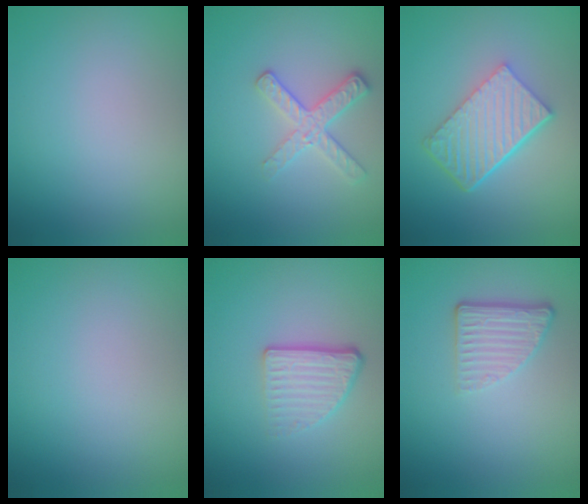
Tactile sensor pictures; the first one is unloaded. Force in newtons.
{"total": 2.6, "press": 2.4, "slide": 0.9}
{"total": 6.1, "press": 4.2, "slide": 4.5}
{"total": 0.0}
{"total": 3.6, "press": 2.3, "slide": 2.8}
{"total": 3.0, "press": 2.1, "slide": 2.1}